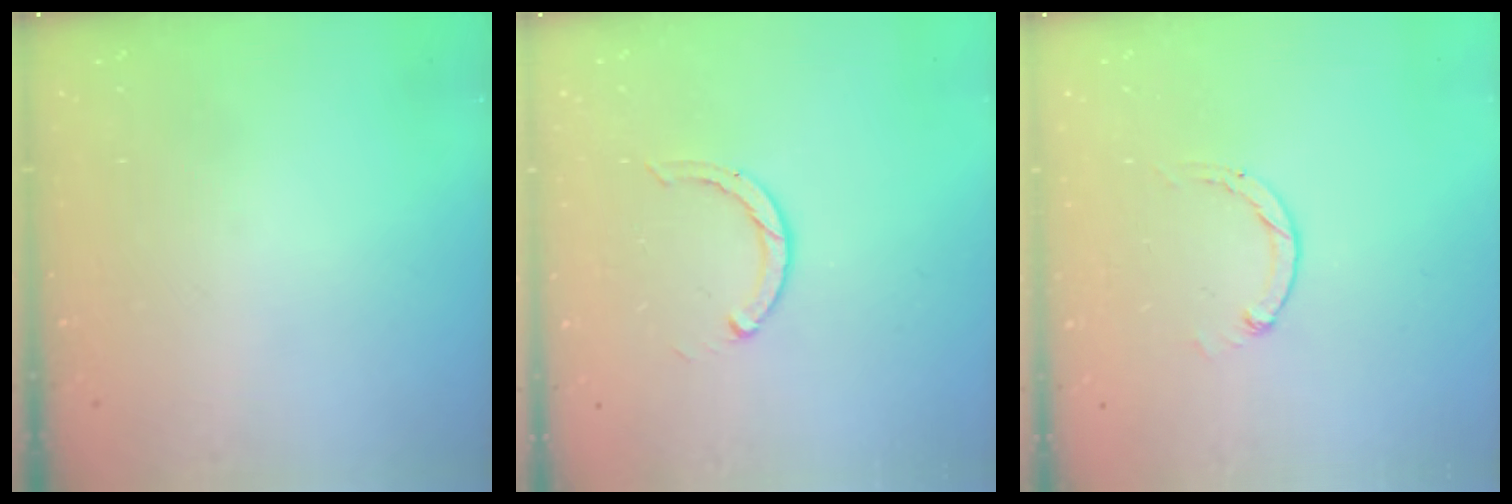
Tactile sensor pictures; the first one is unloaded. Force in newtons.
{"total": 2.2, "press": 2.2, "slide": 0.3}
{"total": 1.2, "press": 1.2, "slide": 0.3}